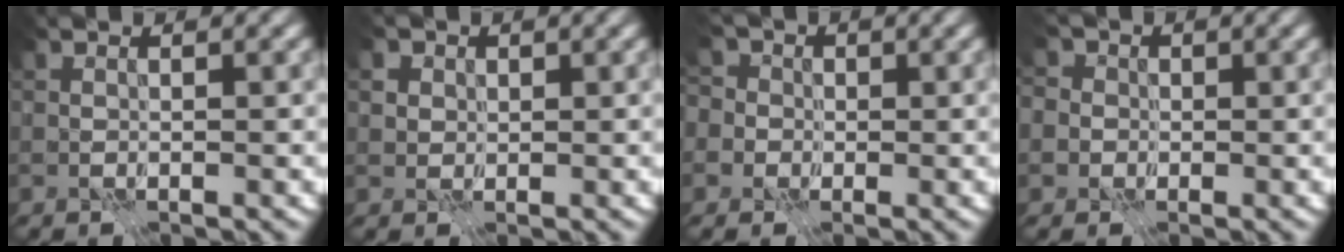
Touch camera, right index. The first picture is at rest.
{"total": 1.9, "force": [1.1, 1.4, 0.6], "torque": [-0.011, 0.002, 0.017]}
{"total": 7.1, "force": [2.4, 5.8, 3.3], "torque": [-0.045, 0.035, -0.012]}
{"total": 6.0, "force": [1.6, 5.3, 2.4], "torque": [-0.033, 0.034, -0.018]}